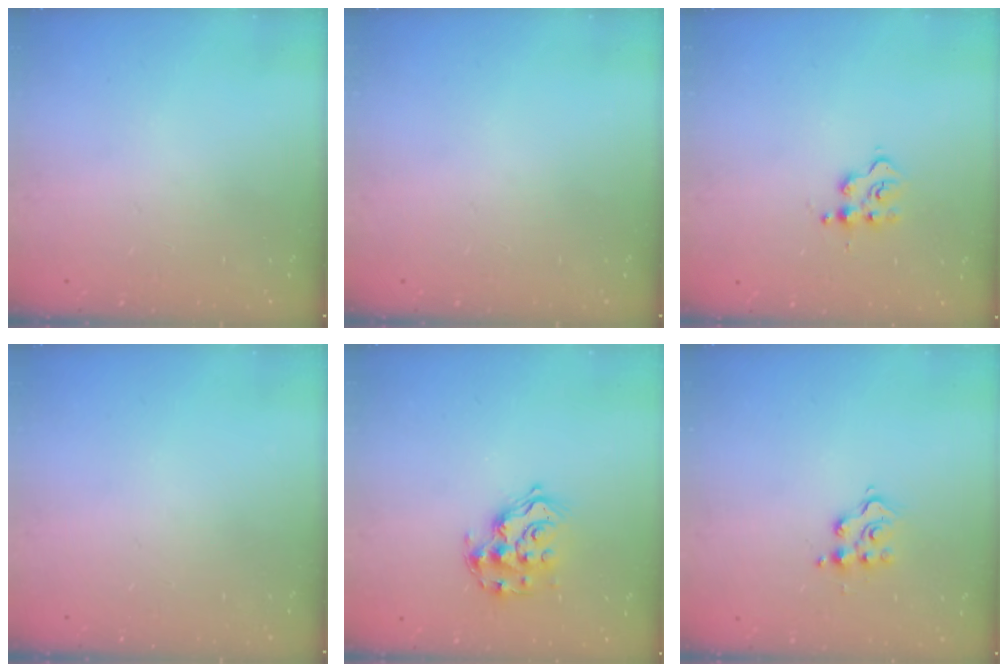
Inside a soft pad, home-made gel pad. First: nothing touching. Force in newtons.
{"total": 0.0}
{"total": 3.5, "press": 3.5, "slide": 0.5}
{"total": 0.0}
{"total": 14.2, "press": 14.2, "slide": 1.0}
{"total": 7.9, "press": 7.8, "slide": 0.7}